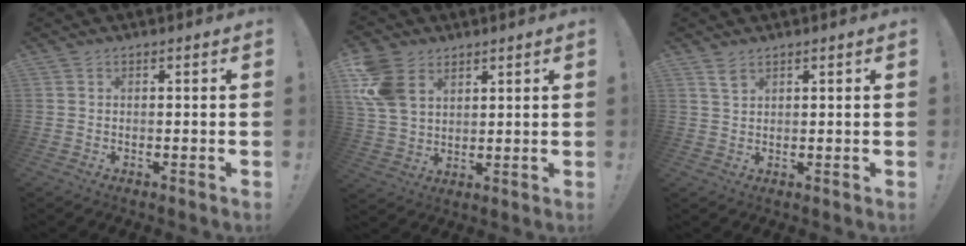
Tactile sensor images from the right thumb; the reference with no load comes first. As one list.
[{"total": 12.9, "force": [6.0, 9.1, 6.8], "torque": [-0.141, -0.019, 0.120]}, {"total": 2.9, "force": [2.0, 1.4, 1.5], "torque": [-0.018, -0.011, 0.035]}]